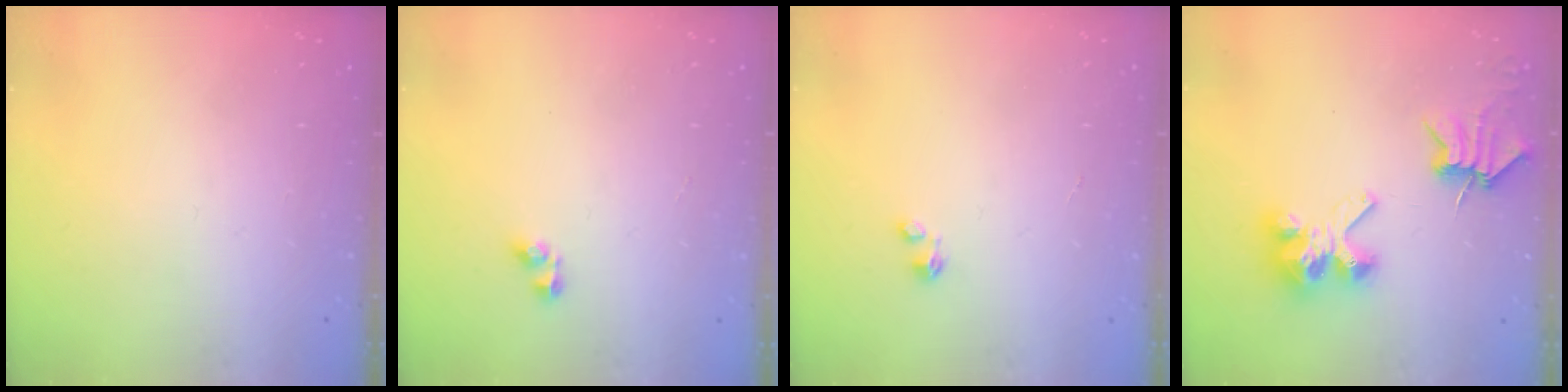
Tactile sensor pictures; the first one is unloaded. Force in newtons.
{"total": 2.5, "press": 2.5, "slide": 0.1}
{"total": 0.0}
{"total": 7.0, "press": 6.9, "slide": 0.6}